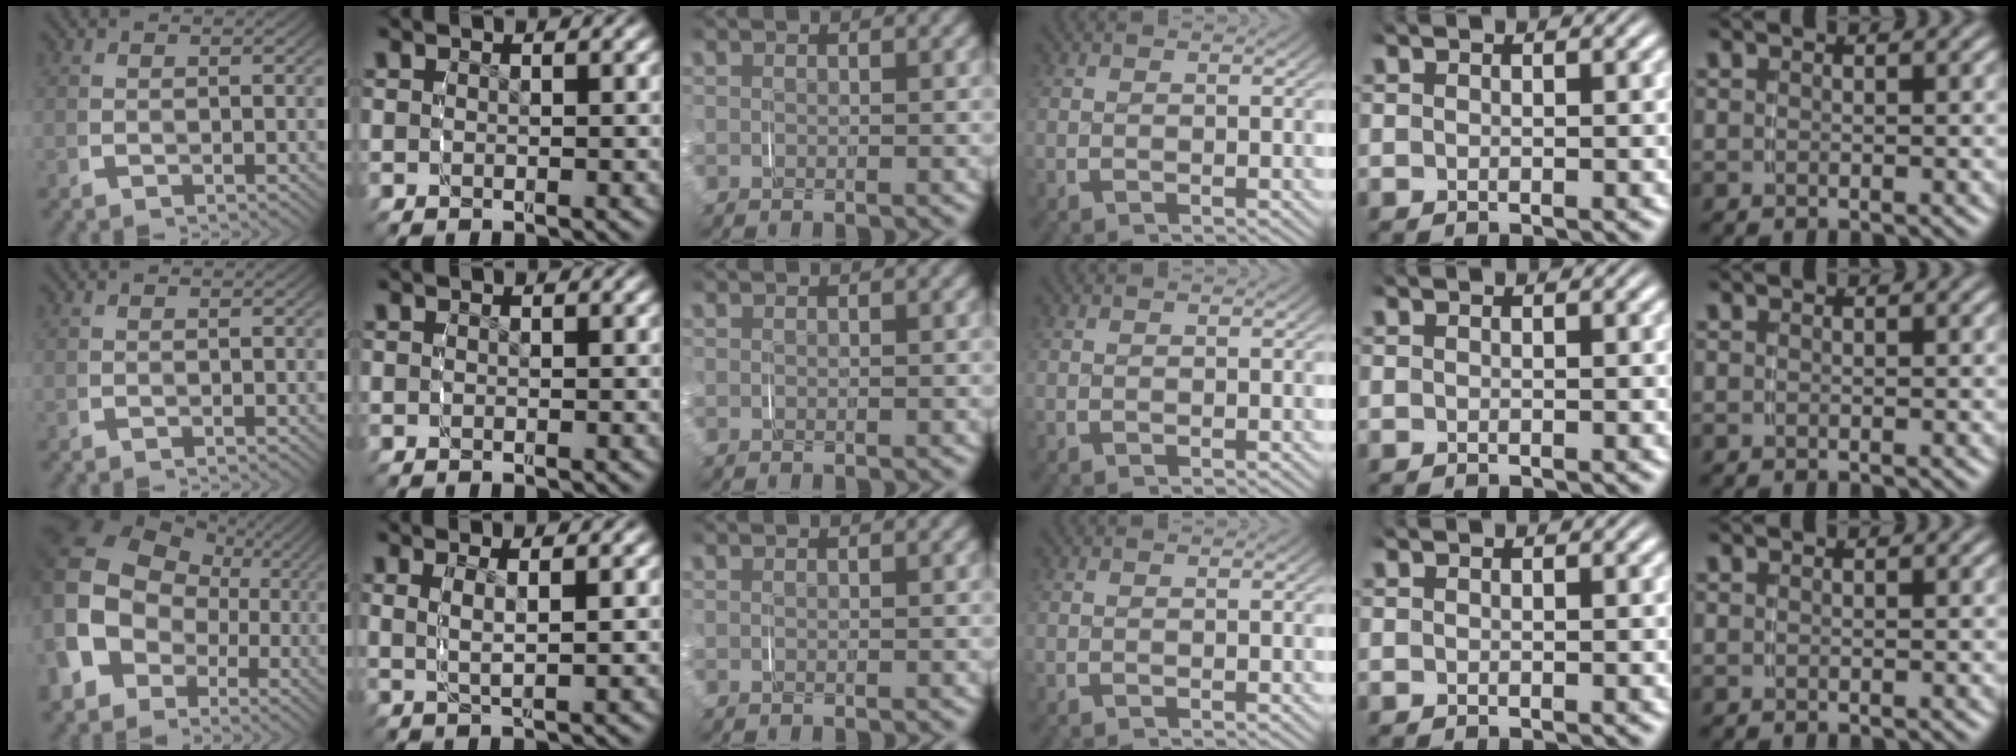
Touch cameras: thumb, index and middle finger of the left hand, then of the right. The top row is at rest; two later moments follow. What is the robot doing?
{"motion": "grasp_and_lifting", "object": "napkin"}